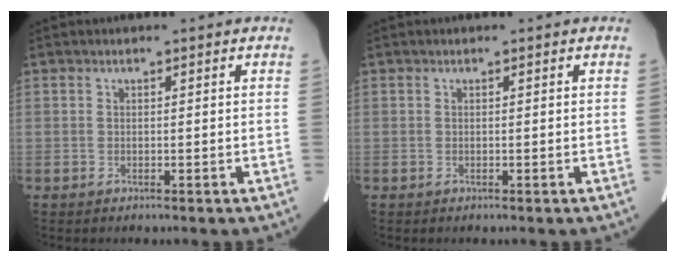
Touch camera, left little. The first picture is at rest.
{"total": 0.0}